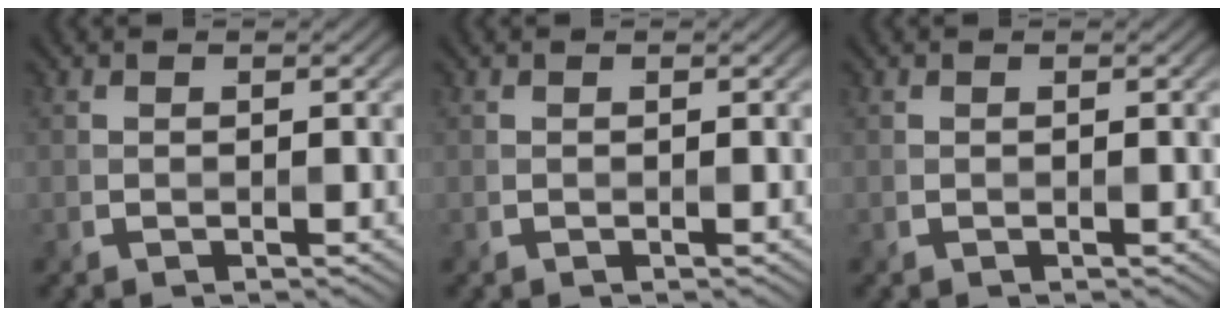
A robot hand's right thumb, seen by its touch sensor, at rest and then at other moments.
{"total": 0.0}
{"total": 0.0}